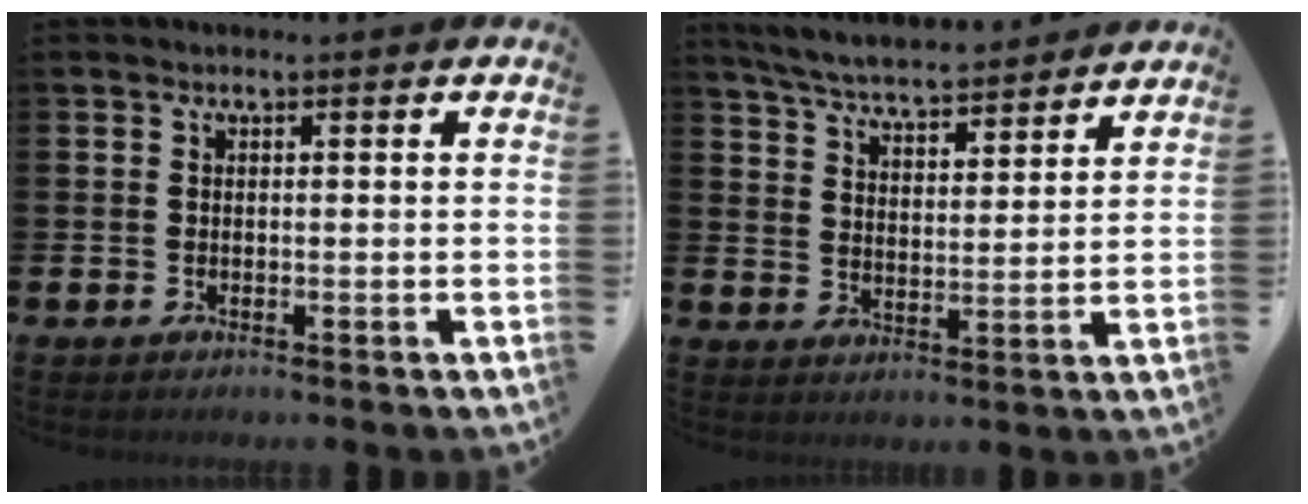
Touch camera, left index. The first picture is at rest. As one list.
[{"total": 6.0, "force": [5.9, 0.4, 1.0], "torque": [-0.049, -0.040, 0.104]}]